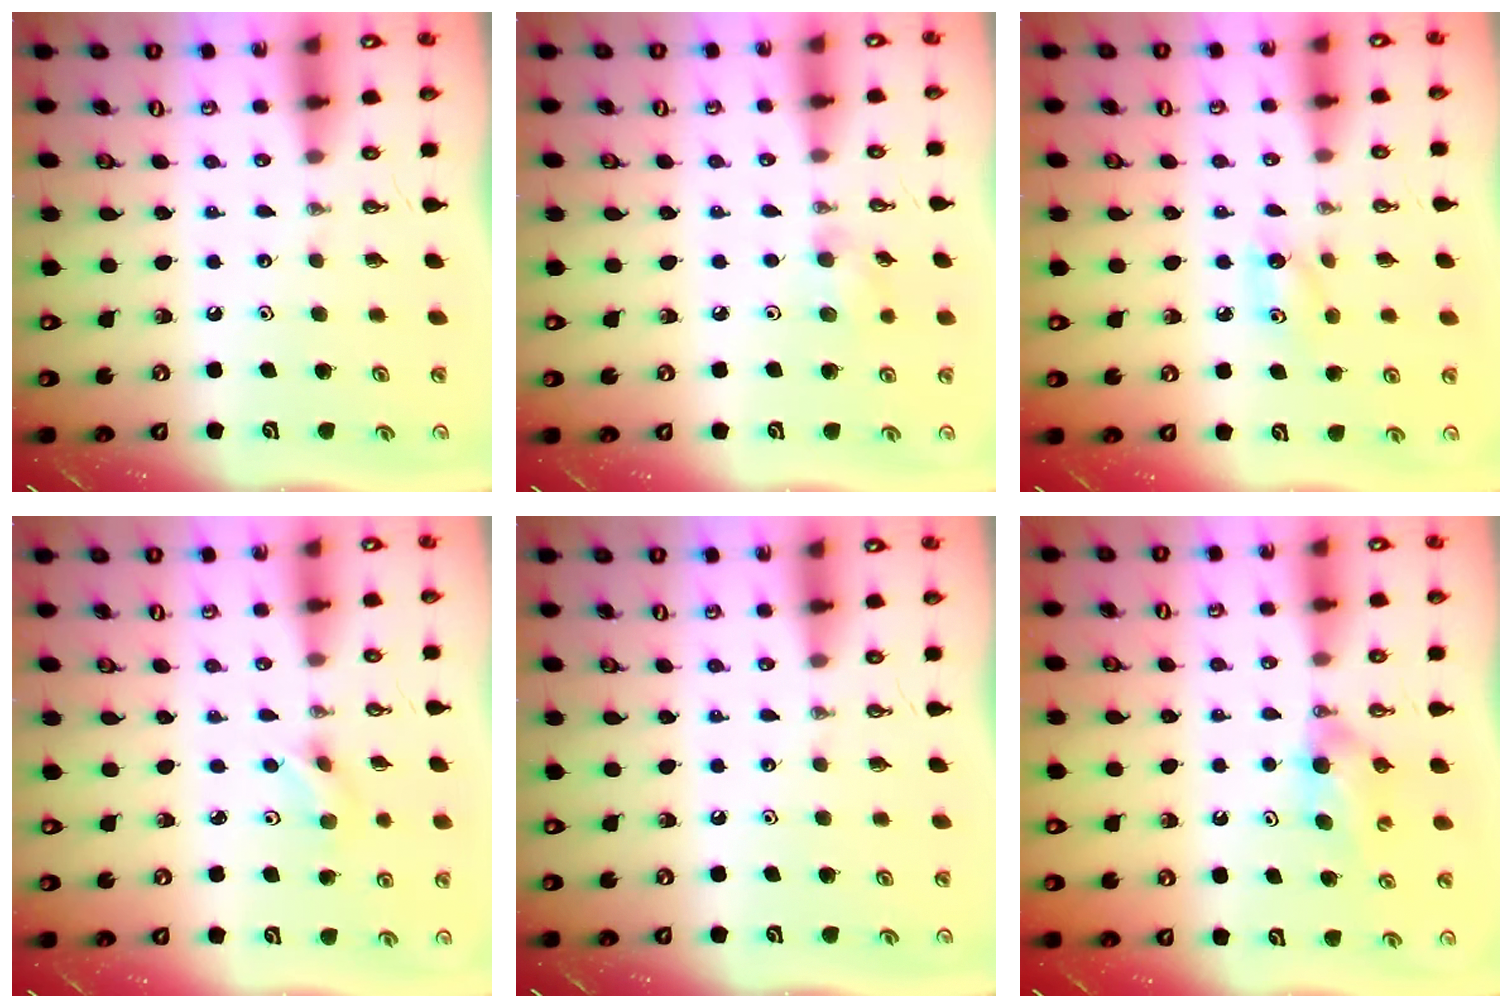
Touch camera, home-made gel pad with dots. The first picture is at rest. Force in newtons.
{"total": 4.6, "press": 4.4, "slide": 1.4}
{"total": 5.7, "press": 5.6, "slide": 0.5}
{"total": 2.9, "press": 2.8, "slide": 0.6}
{"total": 0.0}
{"total": 5.8, "press": 4.2, "slide": 4.0}